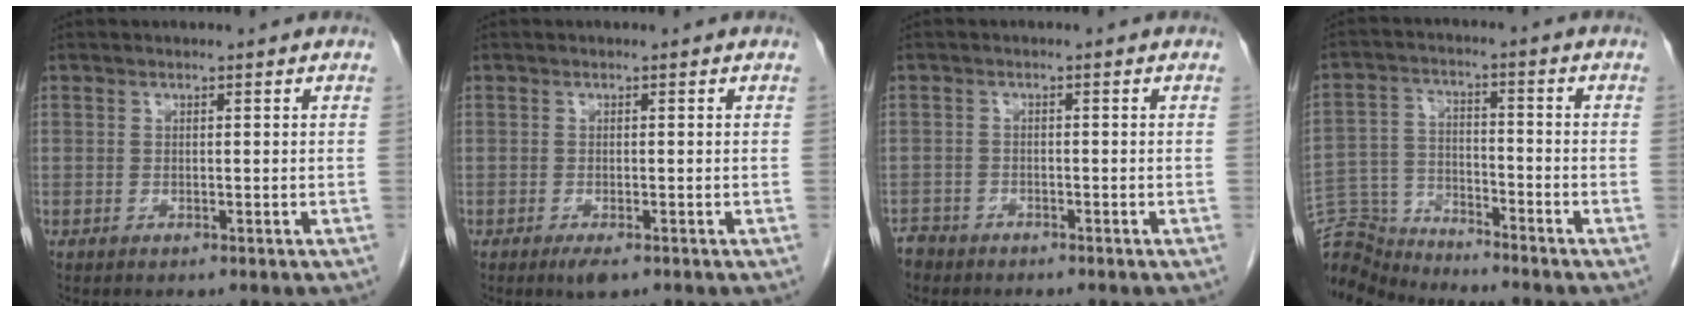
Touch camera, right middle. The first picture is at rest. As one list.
[{"total": 1.9, "force": [-1.1, 0.5, 1.5], "torque": [-0.026, -0.003, -0.015]}, {"total": 2.5, "force": [-2.2, 1.2, -0.1], "torque": [-0.006, 0.001, -0.042]}, {"total": 9.5, "force": [-9.5, 0.0, -0.2], "torque": [-0.005, 0.014, -0.182]}]